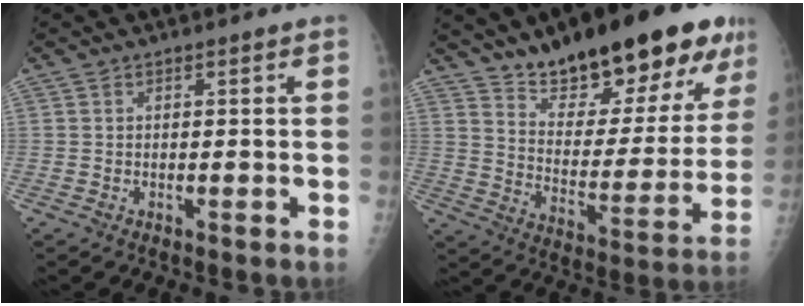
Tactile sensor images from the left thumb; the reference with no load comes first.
{"total": 25.3, "force": [17.2, 9.0, 16.1], "torque": [-0.198, -0.074, 0.266]}